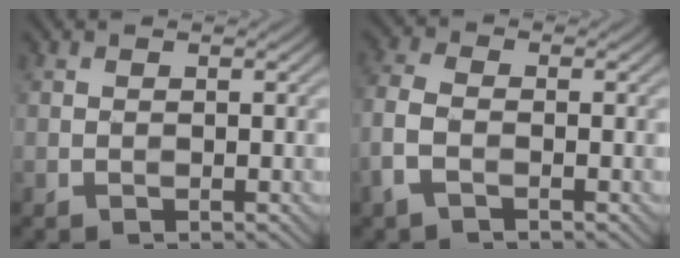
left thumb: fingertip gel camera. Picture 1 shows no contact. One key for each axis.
{"total": 4.3, "fx": -1.7, "fy": 2.2, "fz": 3.3, "tx": -0.094, "ty": 0.002, "tz": -0.046}